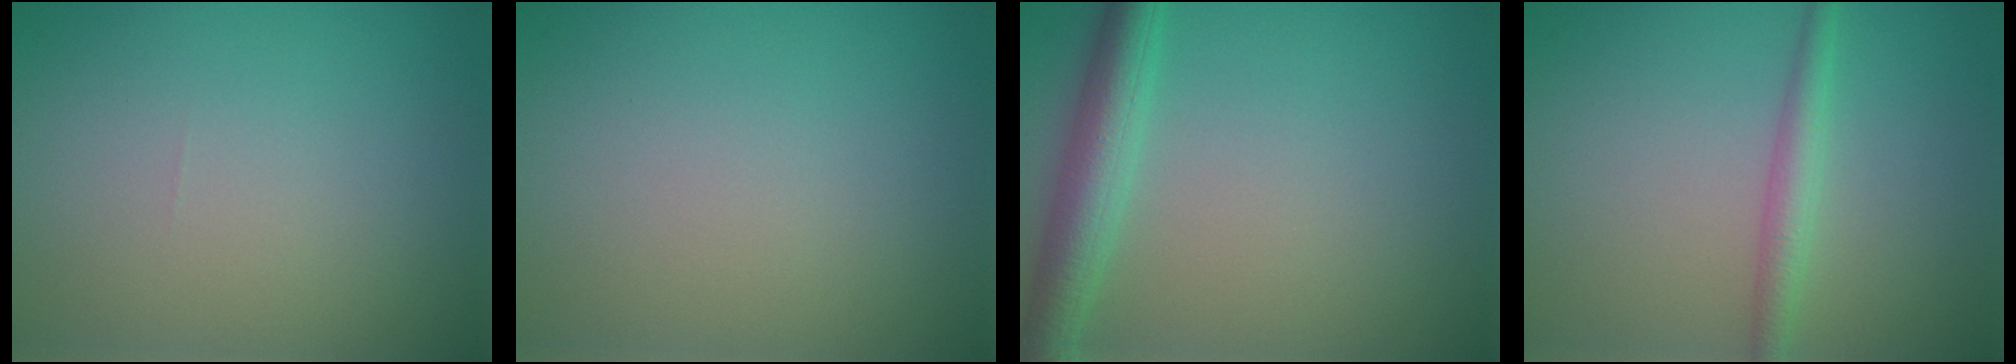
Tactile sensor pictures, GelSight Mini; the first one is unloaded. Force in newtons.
{"total": 0.0}
{"total": 4.4, "press": 4.4, "slide": 0.1}
{"total": 2.2, "press": 2.2, "slide": 0.1}